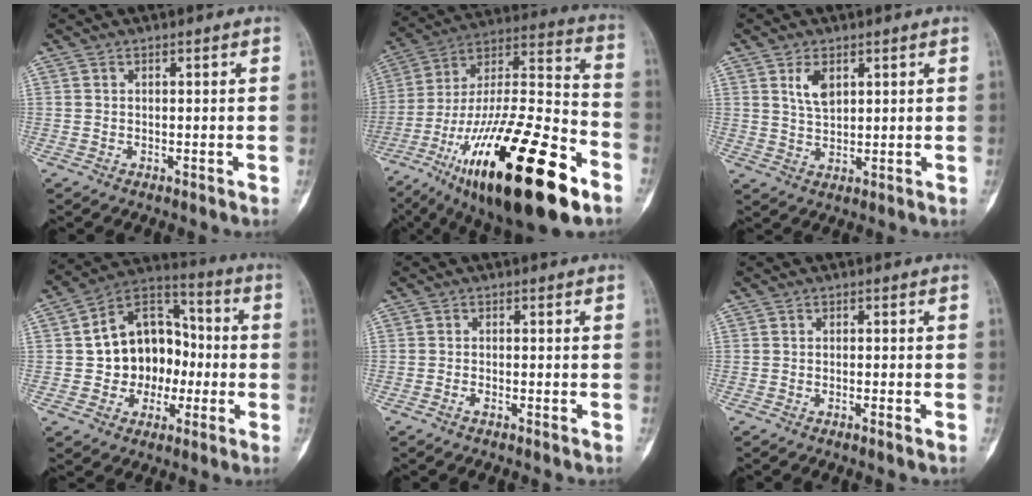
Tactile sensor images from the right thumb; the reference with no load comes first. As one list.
[{"total": 34.2, "force": [-16.8, 10.3, 27.9], "torque": [-0.476, 0.056, -0.276]}, {"total": 4.5, "force": [2.0, 2.4, 3.2], "torque": [-0.054, -0.010, 0.041]}, {"total": 15.1, "force": [-1.3, 11.9, 9.3], "torque": [-0.088, 0.039, -0.026]}, {"total": 1.1, "force": [-0.8, 0.3, 0.7], "torque": [-0.019, 0.006, -0.016]}, {"total": 1.2, "force": [-0.7, -0.1, 0.9], "torque": [-0.024, 0.003, -0.013]}]